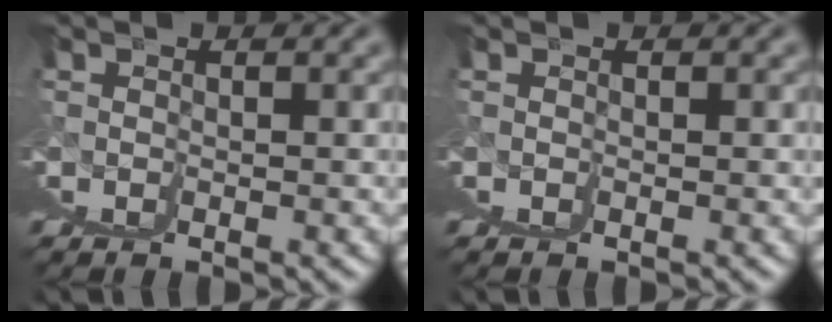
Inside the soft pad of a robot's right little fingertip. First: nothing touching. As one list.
[{"total": 0.0}]